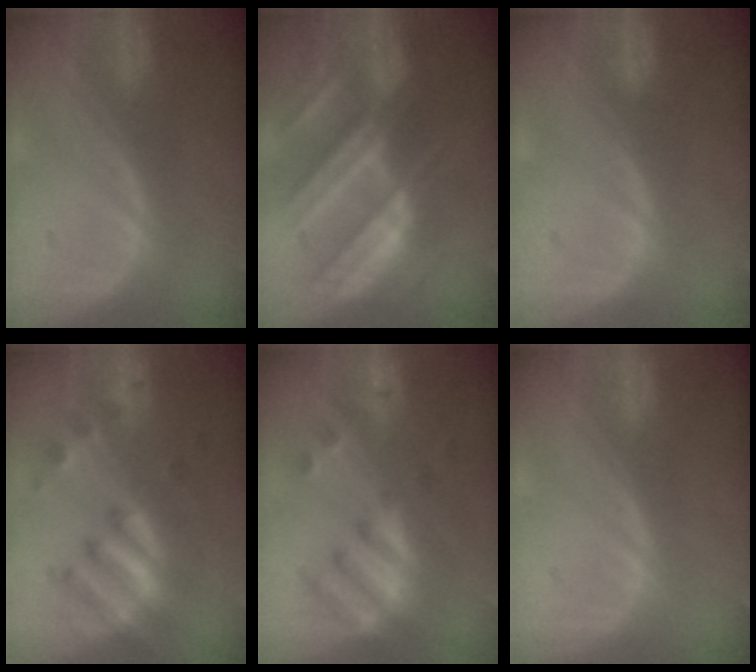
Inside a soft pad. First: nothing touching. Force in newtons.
{"total": 10.6, "press": 9.4, "slide": 5.0}
{"total": 0.6, "press": 0.6, "slide": 0.2}
{"total": 7.5, "press": 7.4, "slide": 0.9}
{"total": 8.1, "press": 7.0, "slide": 3.9}
{"total": 0.0}